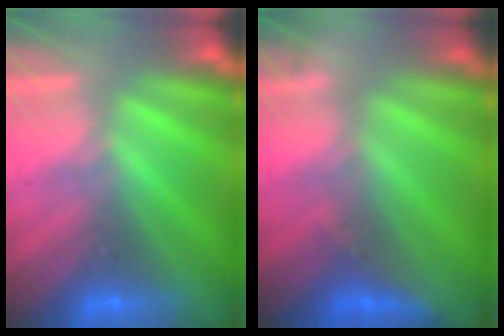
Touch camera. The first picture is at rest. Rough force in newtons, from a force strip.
{"total": 2.7}